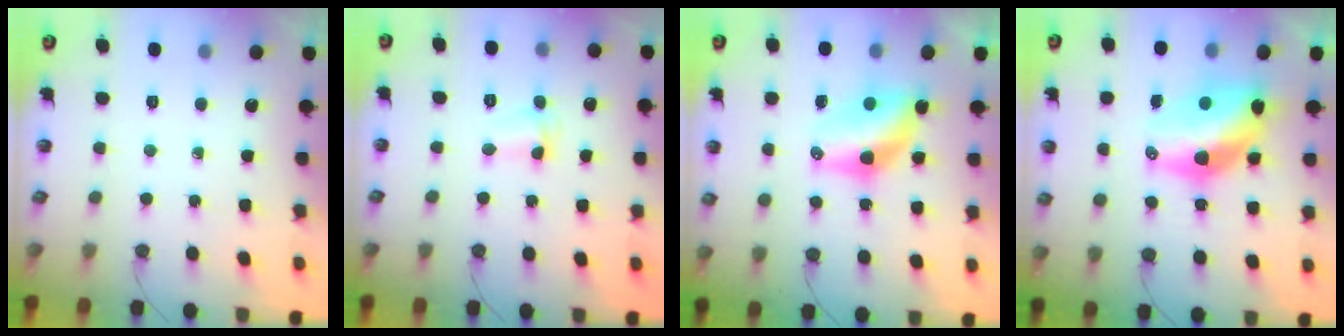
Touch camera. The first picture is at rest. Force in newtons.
{"total": 2.4, "press": 2.4, "slide": 0.3}
{"total": 8.1, "press": 7.9, "slide": 1.8}
{"total": 13.7, "press": 13.2, "slide": 3.8}